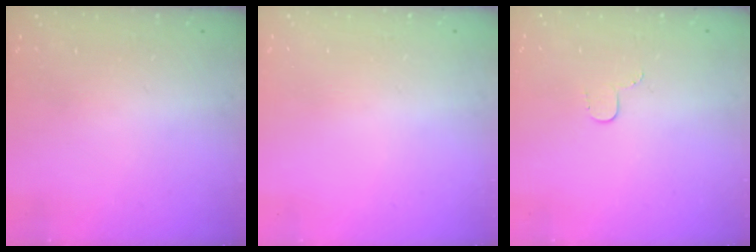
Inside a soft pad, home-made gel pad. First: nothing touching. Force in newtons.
{"total": 0.8, "press": 0.8, "slide": 0.1}
{"total": 3.5, "press": 3.5, "slide": 0.4}